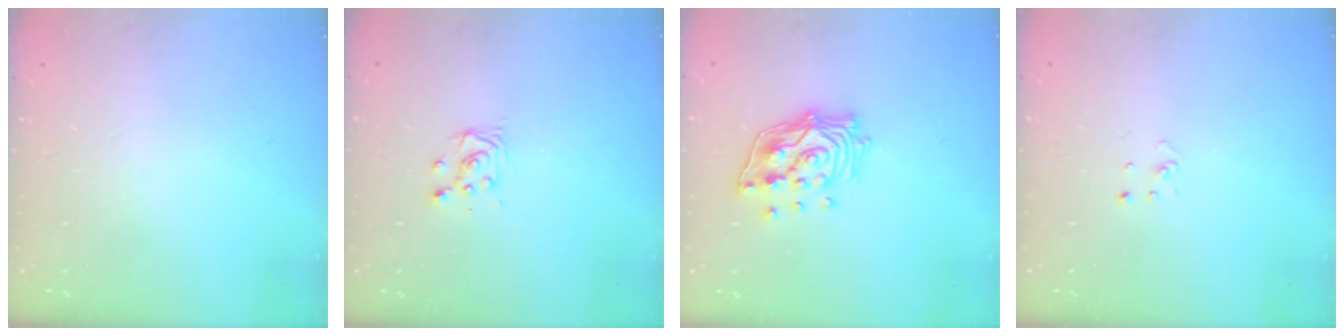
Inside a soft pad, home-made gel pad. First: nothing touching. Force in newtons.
{"total": 3.8, "press": 3.7, "slide": 0.5}
{"total": 14.8, "press": 14.6, "slide": 2.2}
{"total": 1.5, "press": 1.5, "slide": 0.1}